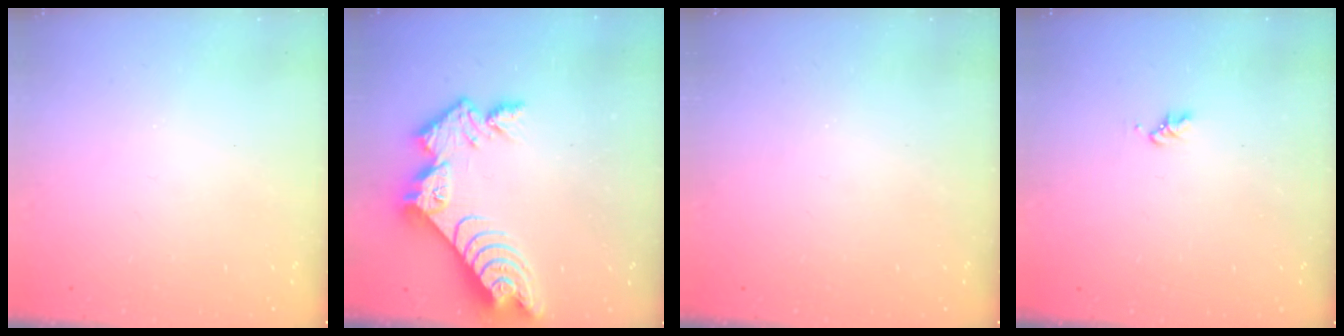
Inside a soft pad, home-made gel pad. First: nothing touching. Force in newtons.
{"total": 12.8, "press": 12.8, "slide": 1.0}
{"total": 0.0}
{"total": 1.6, "press": 1.6, "slide": 0.3}